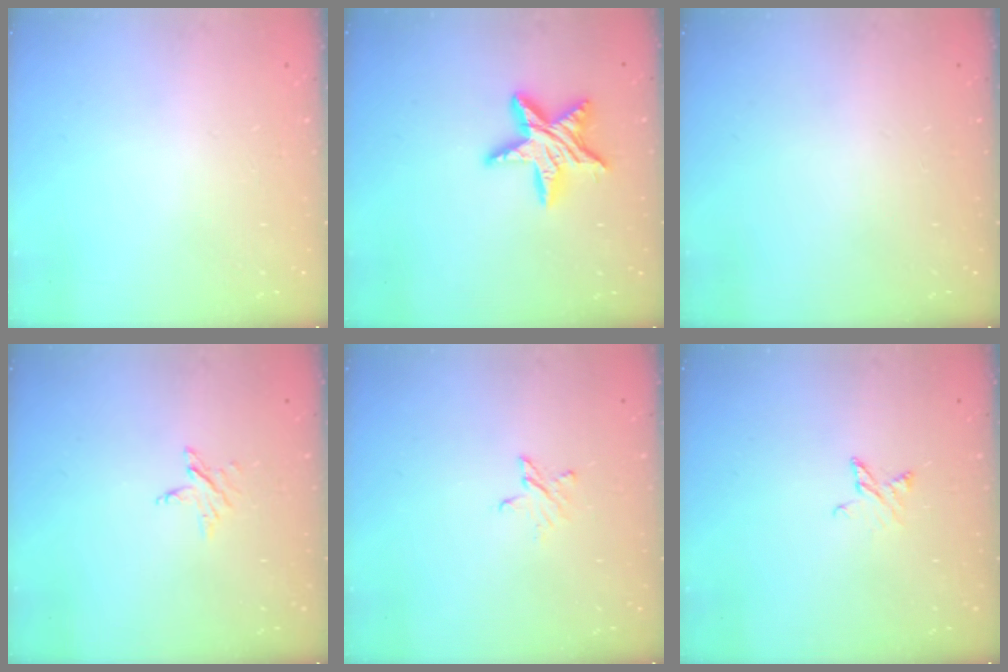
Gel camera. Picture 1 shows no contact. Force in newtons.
{"total": 12.9, "press": 12.9, "slide": 0.8}
{"total": 0.0}
{"total": 3.4, "press": 3.4, "slide": 0.4}
{"total": 3.5, "press": 3.5, "slide": 0.3}
{"total": 4.0, "press": 3.9, "slide": 0.5}